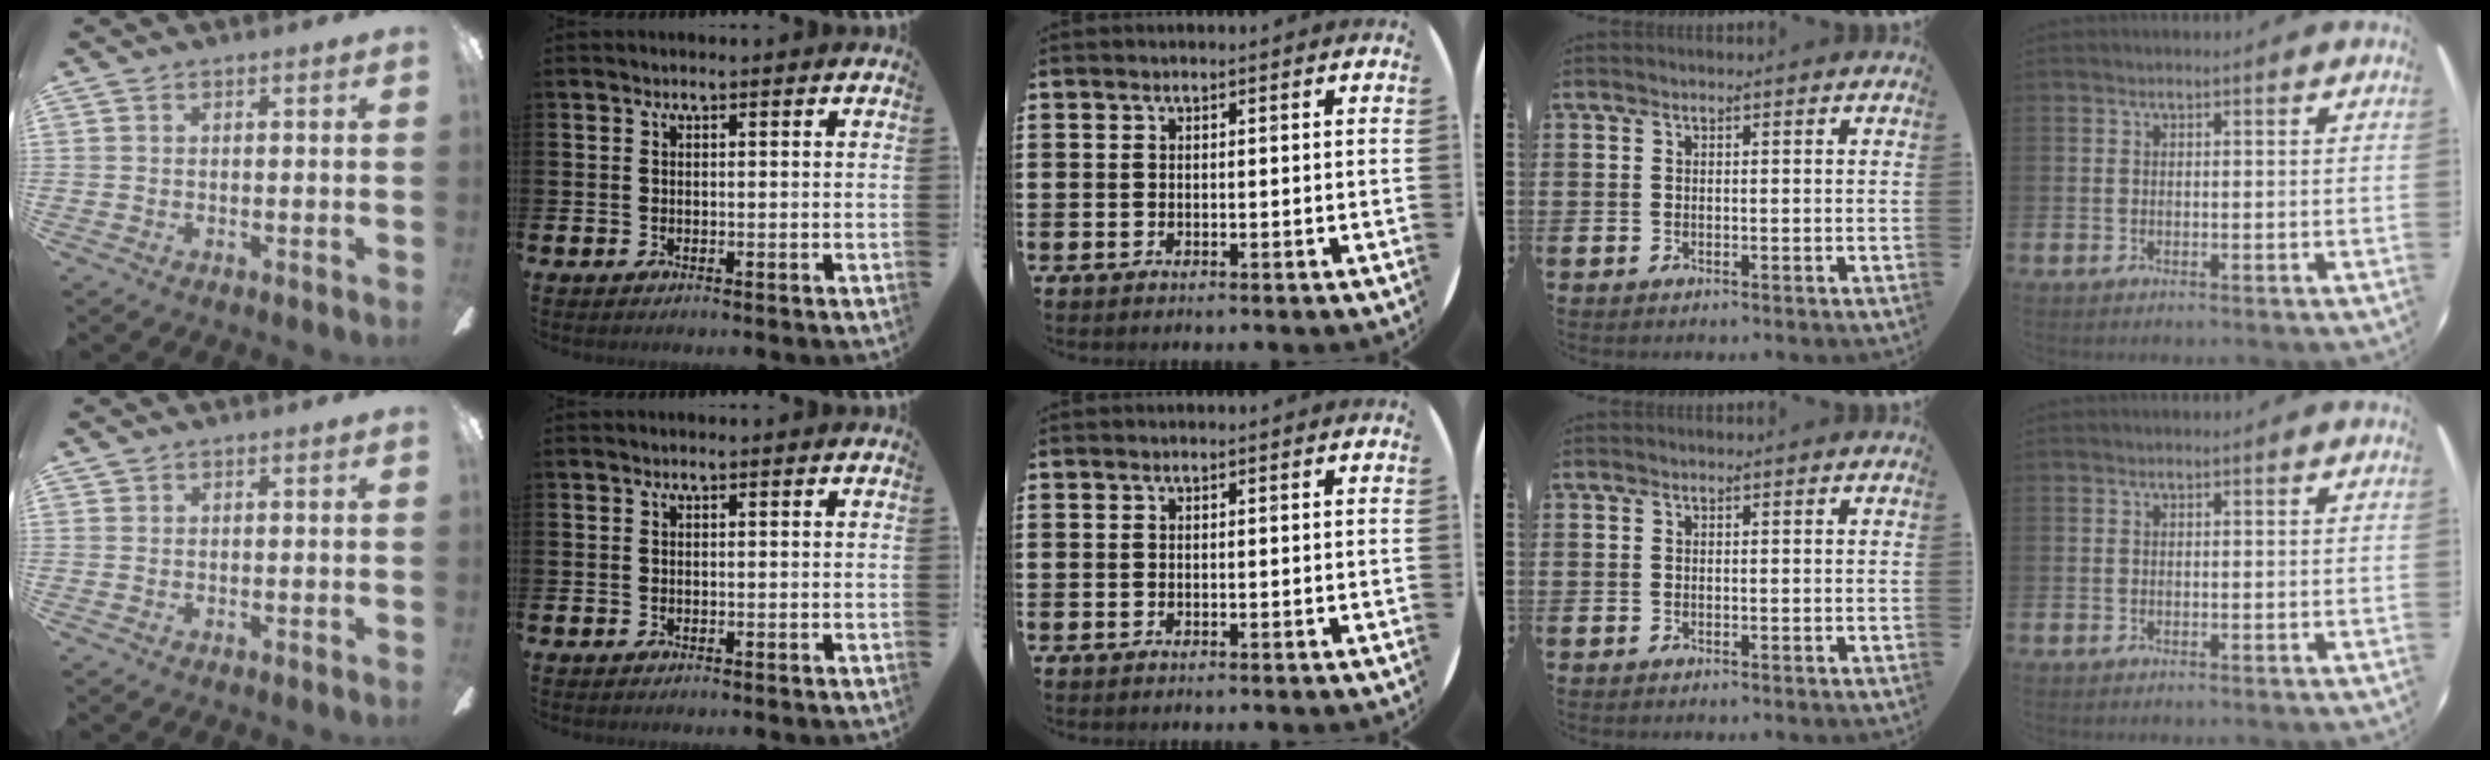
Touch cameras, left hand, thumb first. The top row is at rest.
{}